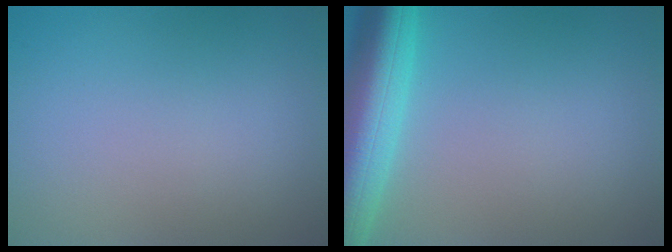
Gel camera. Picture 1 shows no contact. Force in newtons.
{"total": 7.8, "press": 7.8, "slide": 0.4}